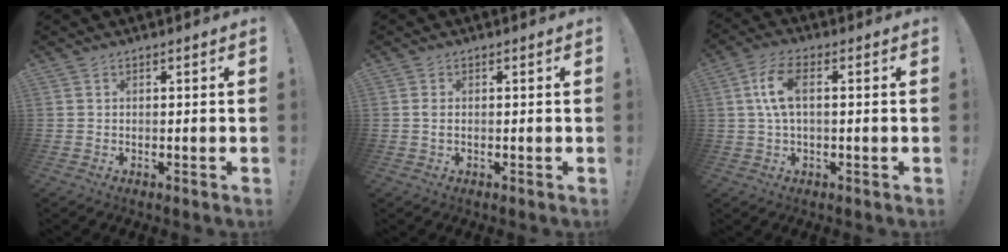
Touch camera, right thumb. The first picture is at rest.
{"total": 1.3, "force": [0.0, 0.4, 1.2], "torque": [-0.031, 0.005, 0.001]}
{"total": 8.2, "force": [0.8, 3.3, 7.5], "torque": [-0.149, -0.001, 0.014]}